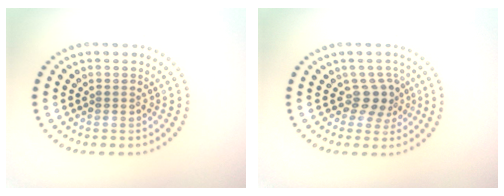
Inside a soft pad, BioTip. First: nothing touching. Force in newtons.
{"total": 2.3, "press": 1.8, "slide": 1.5}